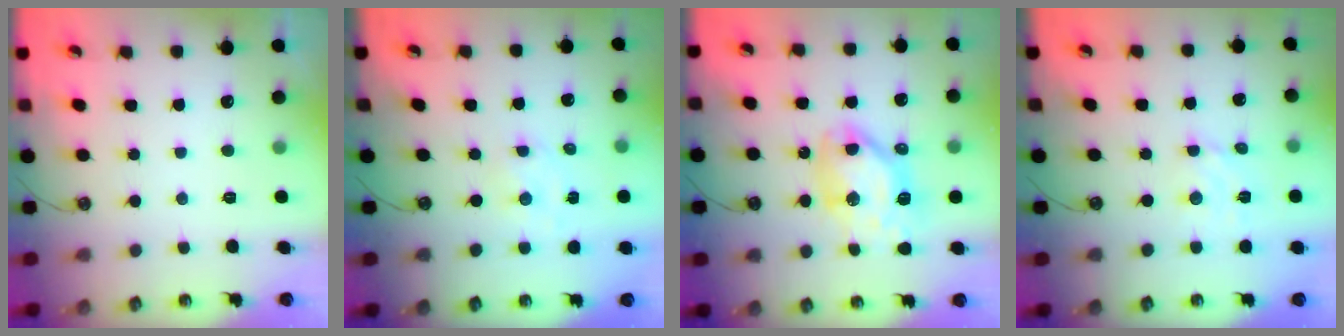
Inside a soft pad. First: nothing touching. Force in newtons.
{"total": 1.5, "press": 1.5, "slide": 0.3}
{"total": 12.9, "press": 12.8, "slide": 1.5}
{"total": 4.0, "press": 4.0, "slide": 0.7}